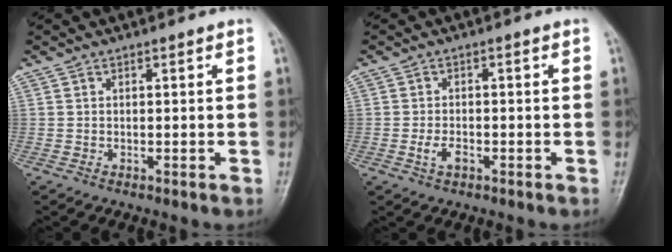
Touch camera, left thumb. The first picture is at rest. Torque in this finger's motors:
{"motor_torque": [0.01, 0.10, 0.38, 0.05, 0.01]}